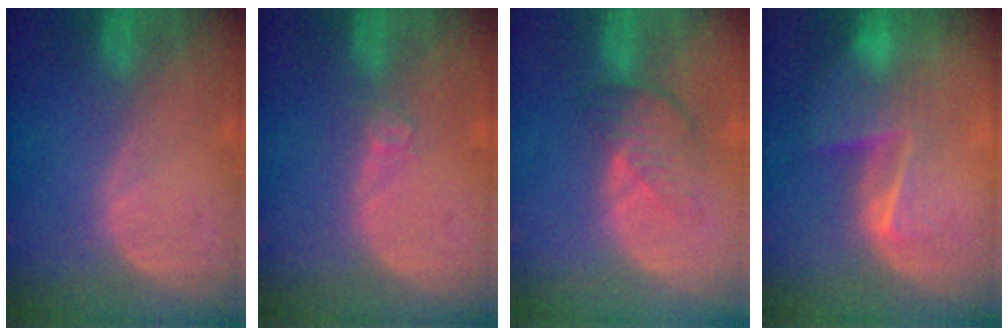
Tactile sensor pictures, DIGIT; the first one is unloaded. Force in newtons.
{"total": 1.7, "press": 1.4, "slide": 1.0}
{"total": 4.7, "press": 4.2, "slide": 2.1}
{"total": 6.8, "press": 5.9, "slide": 3.5}